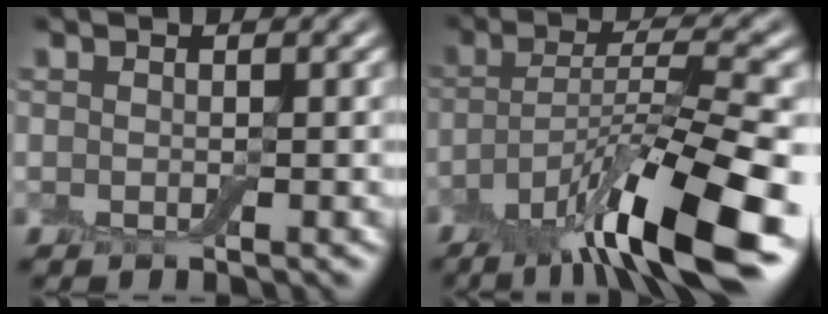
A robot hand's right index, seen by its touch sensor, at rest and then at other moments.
{"total": 12.0, "force": [-7.0, 2.4, 9.5], "torque": [-0.147, 0.002, -0.124]}